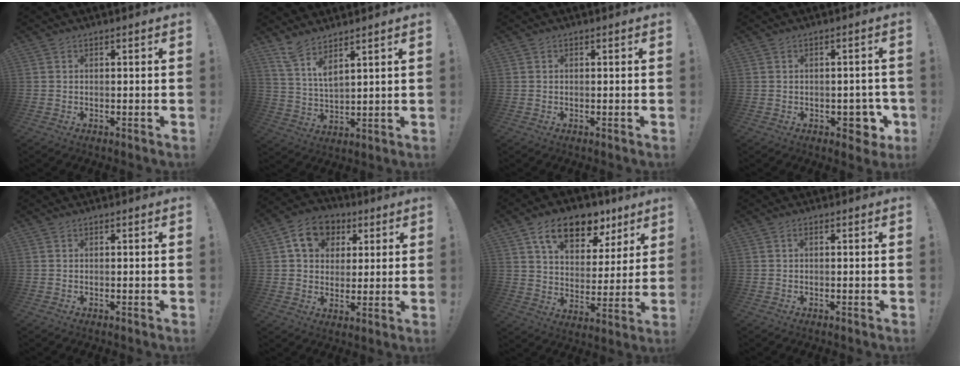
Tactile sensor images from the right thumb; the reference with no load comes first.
{"total": 7.6, "force": [6.2, 1.6, 4.0], "torque": [-0.087, -0.035, 0.113]}
{"total": 0.0}
{"total": 6.3, "force": [-2.0, 4.2, 4.2], "torque": [-0.040, 0.012, -0.027]}
{"total": 0.0}
{"total": 11.4, "force": [4.5, 9.4, 4.7], "torque": [-0.069, -0.008, 0.090]}
{"total": 15.3, "force": [9.5, 8.5, 8.4], "torque": [-0.137, -0.046, 0.169]}
{"total": 0.6, "force": [0.0, 0.1, 0.6], "torque": [-0.012, 0.003, -0.002]}